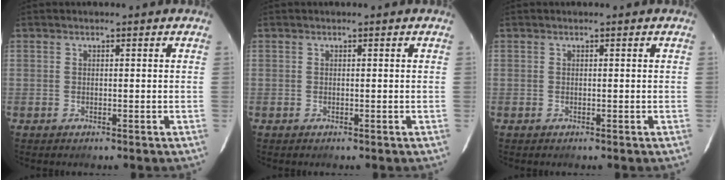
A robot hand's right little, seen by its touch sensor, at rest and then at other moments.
{"total": 0.0}
{"total": 0.0}